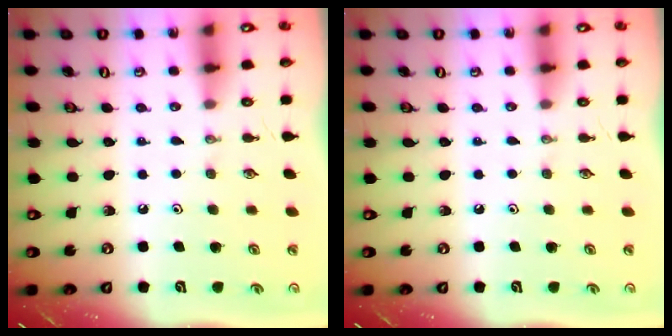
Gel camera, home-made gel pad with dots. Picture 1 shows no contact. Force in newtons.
{"total": 0.0}